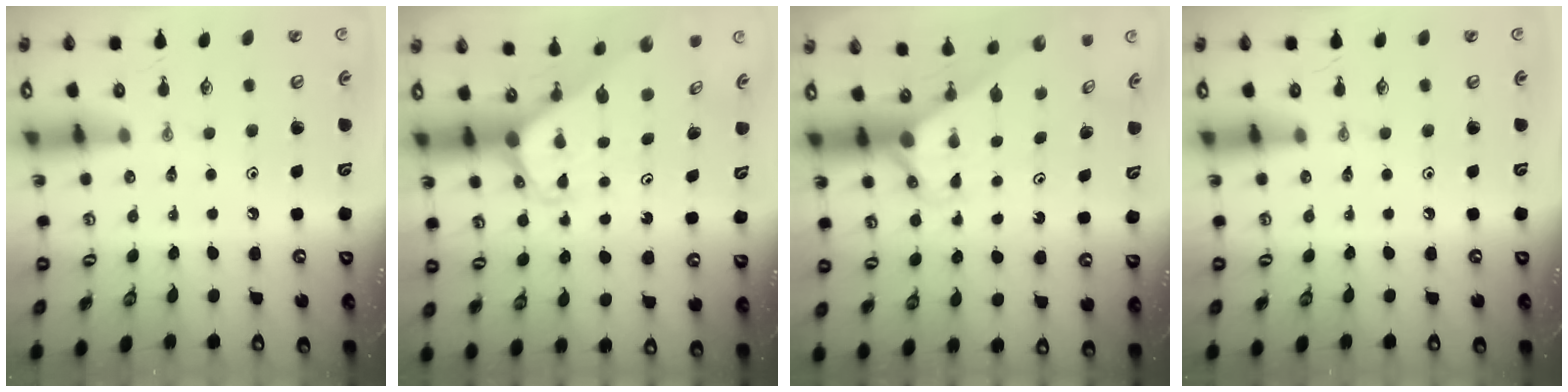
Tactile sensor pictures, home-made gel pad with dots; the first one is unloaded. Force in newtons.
{"total": 1.9, "press": 1.9, "slide": 0.1}
{"total": 2.7, "press": 2.7, "slide": 0.0}
{"total": 0.0}